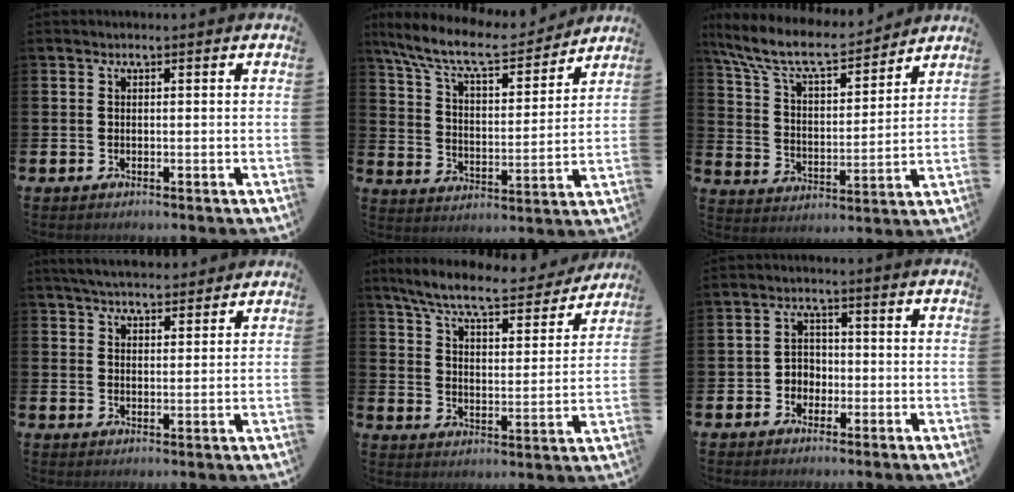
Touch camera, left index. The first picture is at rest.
{"total": 10.4, "force": [9.2, 2.3, 4.3], "torque": [-0.121, -0.055, 0.159]}
{"total": 10.0, "force": [8.8, 2.5, 4.0], "torque": [-0.123, -0.051, 0.155]}
{"total": 4.6, "force": [4.5, 0.9, 0.6], "torque": [-0.021, -0.018, 0.081]}
{"total": 8.3, "force": [7.5, 1.0, 3.4], "torque": [-0.103, -0.041, 0.128]}
{"total": 2.8, "force": [-1.3, 2.3, 0.7], "torque": [-0.015, 0.005, -0.034]}